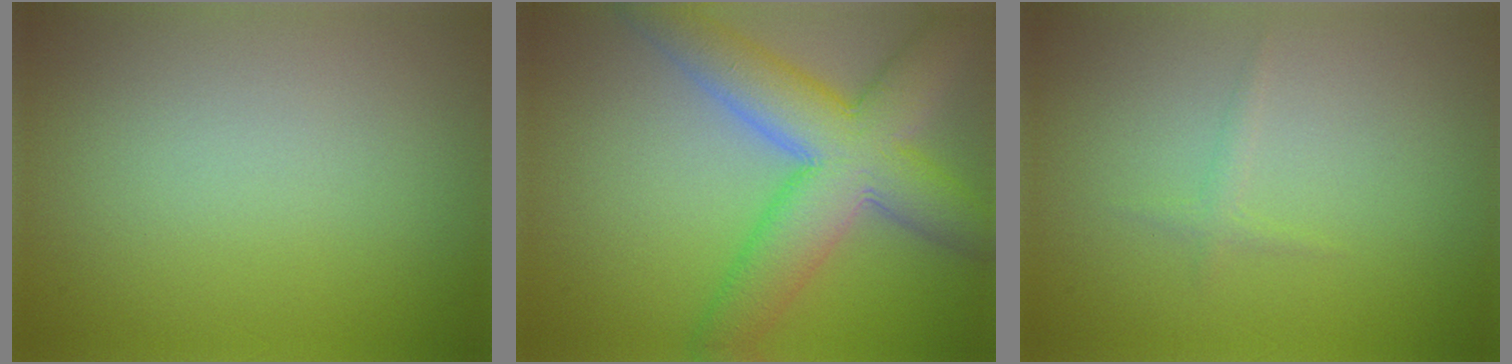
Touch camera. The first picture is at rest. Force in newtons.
{"total": 9.3, "press": 9.3, "slide": 0.6}
{"total": 0.8, "press": 0.8, "slide": 0.0}